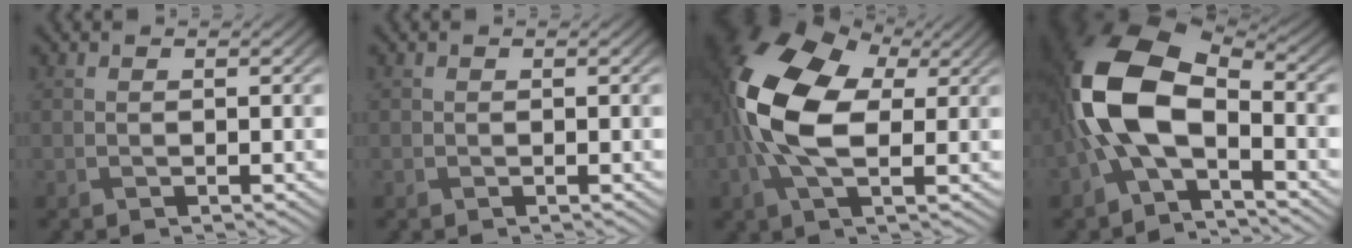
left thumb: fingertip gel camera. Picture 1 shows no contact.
{"total": 0.0}
{"total": 14.9, "force": [1.1, 8.5, 12.2], "torque": [-0.281, 0.012, 0.009]}
{"total": 13.9, "force": [-1.9, 8.1, 11.1], "torque": [-0.264, 0.005, -0.051]}